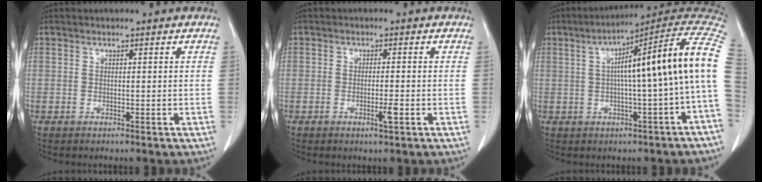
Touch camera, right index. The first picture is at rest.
{"total": 2.2, "force": [-0.9, 0.2, 2.0], "torque": [-0.033, -0.002, -0.015]}
{"total": 16.8, "force": [1.1, -0.2, 16.8], "torque": [-0.221, 0.043, 0.010]}